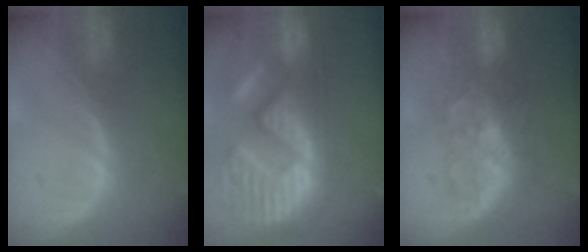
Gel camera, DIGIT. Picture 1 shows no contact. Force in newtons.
{"total": 15.4, "press": 12.7, "slide": 8.7}
{"total": 8.0, "press": 7.3, "slide": 3.2}